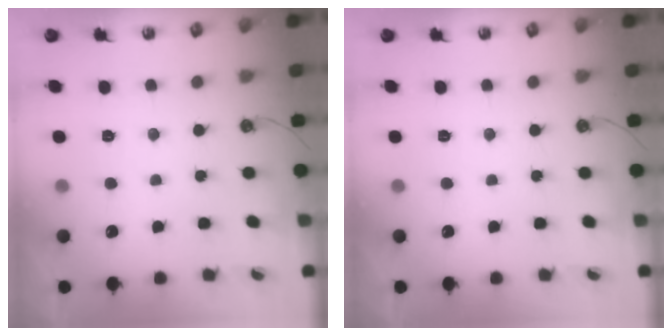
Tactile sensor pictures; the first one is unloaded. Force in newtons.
{"total": 0.0}